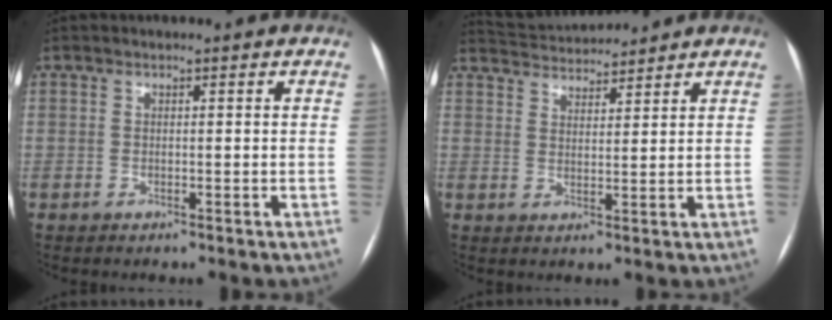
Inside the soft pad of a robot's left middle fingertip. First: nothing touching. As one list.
[{"total": 6.5, "force": [6.5, 0.2, 0.6], "torque": [-0.022, 0.026, 0.109]}]